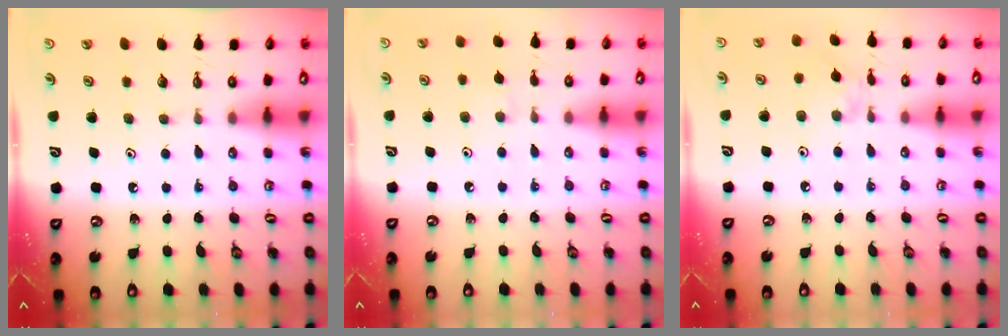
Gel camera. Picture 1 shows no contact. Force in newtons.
{"total": 4.8, "press": 4.7, "slide": 0.8}
{"total": 2.5, "press": 2.5, "slide": 0.5}